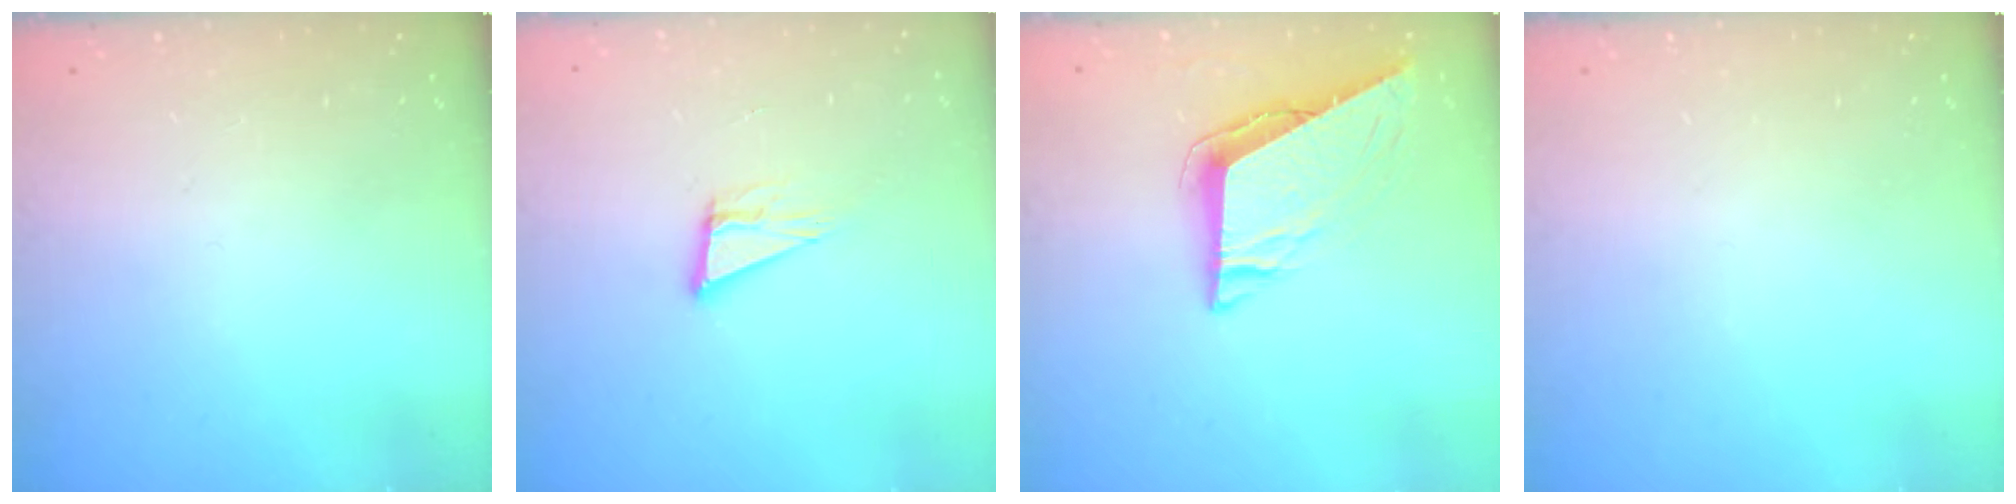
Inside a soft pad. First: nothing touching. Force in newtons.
{"total": 10.3, "press": 9.7, "slide": 3.3}
{"total": 8.4, "press": 8.4, "slide": 0.9}
{"total": 0.0}